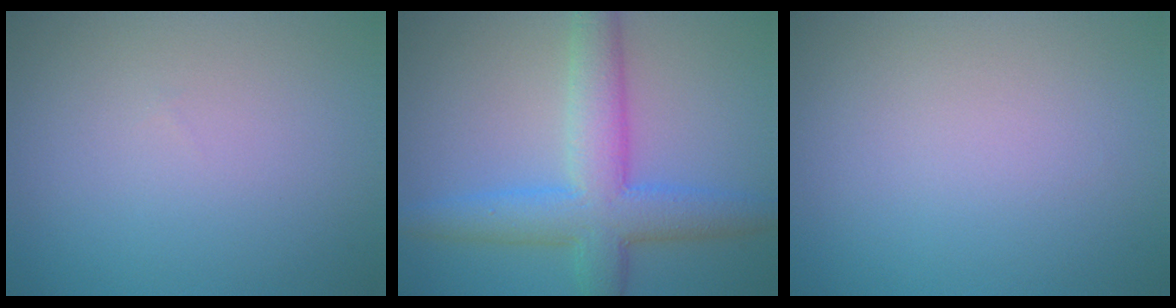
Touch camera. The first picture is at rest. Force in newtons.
{"total": 7.1, "press": 7.1, "slide": 0.1}
{"total": 0.0}